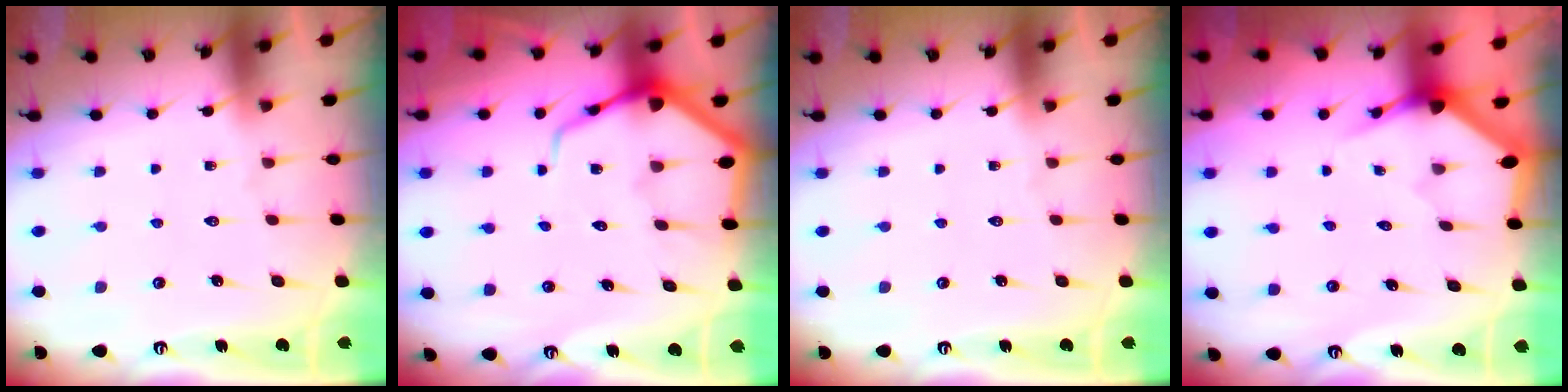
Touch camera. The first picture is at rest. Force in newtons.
{"total": 7.5, "press": 7.4, "slide": 0.9}
{"total": 0.0}
{"total": 3.5, "press": 3.5, "slide": 0.1}